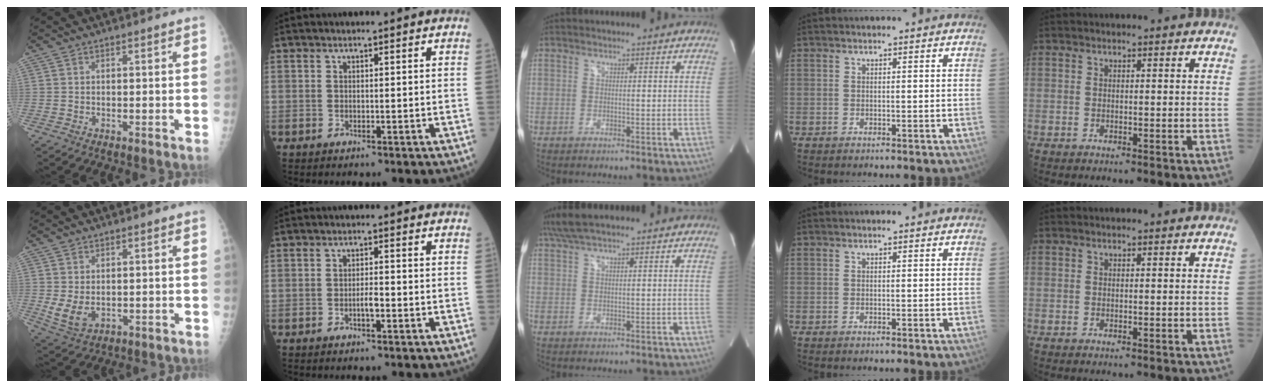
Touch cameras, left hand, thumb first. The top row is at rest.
{"thumb": {"total": 5.0, "force": [0.1, 3.4, 3.7], "torque": [-0.064, -0.015, 0.015]}, "index": {"total": 1.7, "force": [-0.9, 0.3, 1.4], "torque": [-0.023, -0.001, -0.018]}, "middle": {"total": 5.8, "force": [4.7, 0.7, 3.4], "torque": [-0.070, 0.034, 0.088]}}